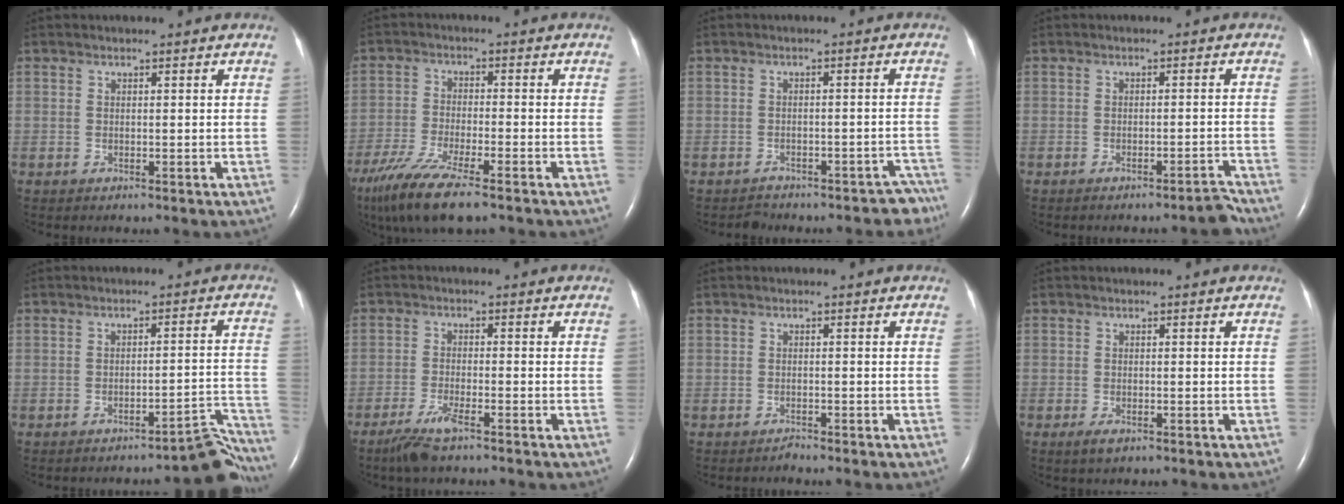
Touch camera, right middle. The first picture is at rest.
{"total": 11.7, "force": [-8.6, 1.5, 7.9], "torque": [-0.156, -0.031, -0.149]}
{"total": 6.0, "force": [-5.4, 2.6, 0.3], "torque": [0.024, 0.027, -0.062]}
{"total": 2.6, "force": [-2.4, -0.1, 0.9], "torque": [-0.006, 0.006, -0.032]}
{"total": 7.3, "force": [-7.0, 0.5, 2.2], "torque": [0.012, 0.040, -0.089]}
{"total": 4.6, "force": [-3.4, 0.5, 3.1], "torque": [-0.079, -0.012, -0.064]}
{"total": 0.7, "force": [-0.7, 0.0, -0.1], "torque": [0.001, -0.003, -0.012]}
{"total": 1.7, "force": [-0.9, 0.6, 1.2], "torque": [-0.030, -0.003, -0.015]}